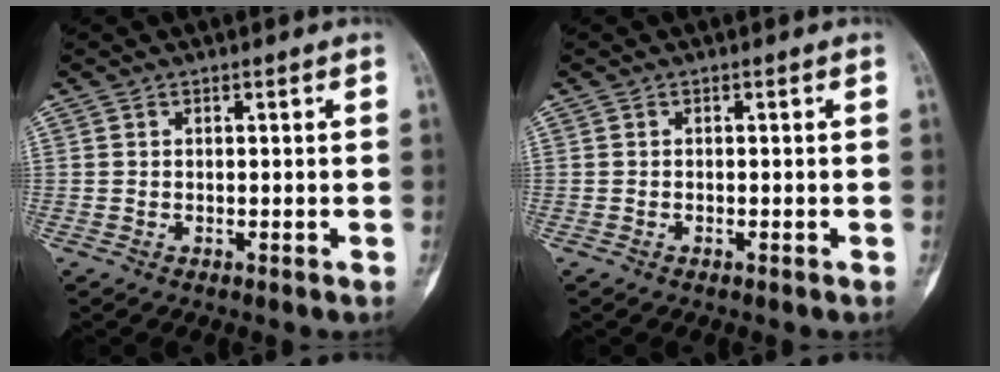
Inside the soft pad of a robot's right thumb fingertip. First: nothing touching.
{"total": 0.0}